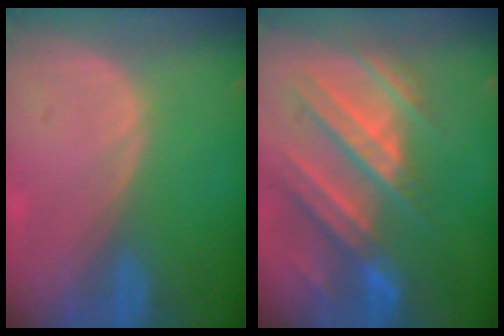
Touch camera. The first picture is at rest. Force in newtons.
{"total": 10.9, "press": 9.7, "slide": 4.9}